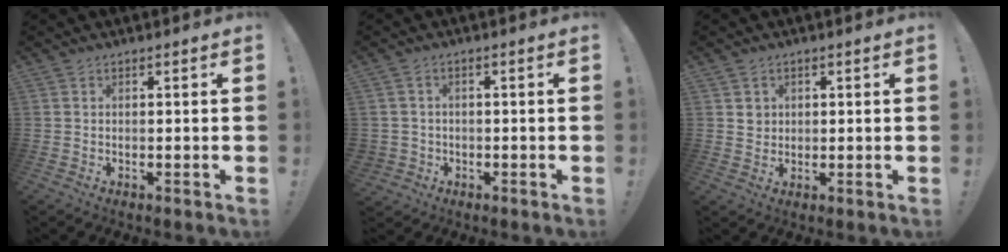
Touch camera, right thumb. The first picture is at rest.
{"total": 2.9, "force": [-0.4, 2.8, 0.8], "torque": [-0.015, 0.005, -0.005]}
{"total": 3.0, "force": [1.1, 2.8, 0.5], "torque": [0.001, -0.004, 0.017]}